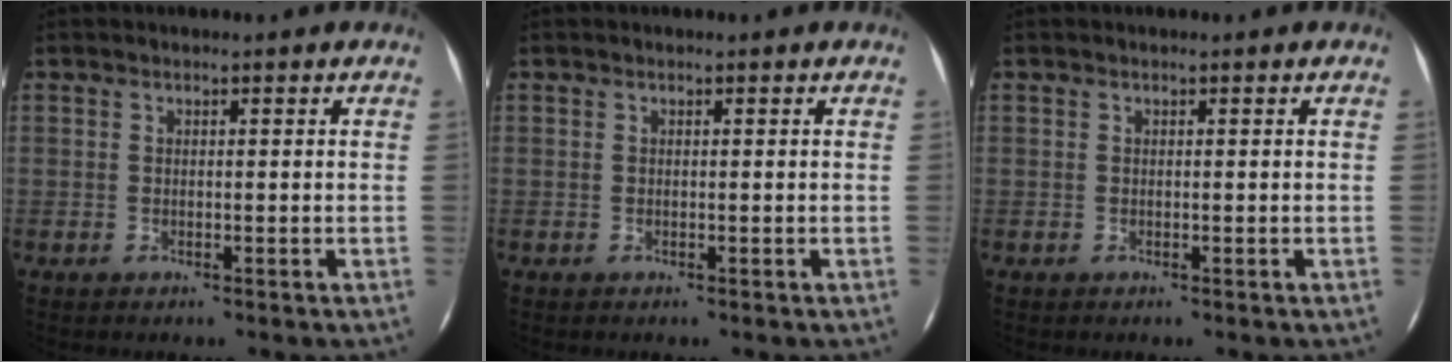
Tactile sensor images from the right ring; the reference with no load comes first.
{"total": 0.0}
{"total": 0.0}